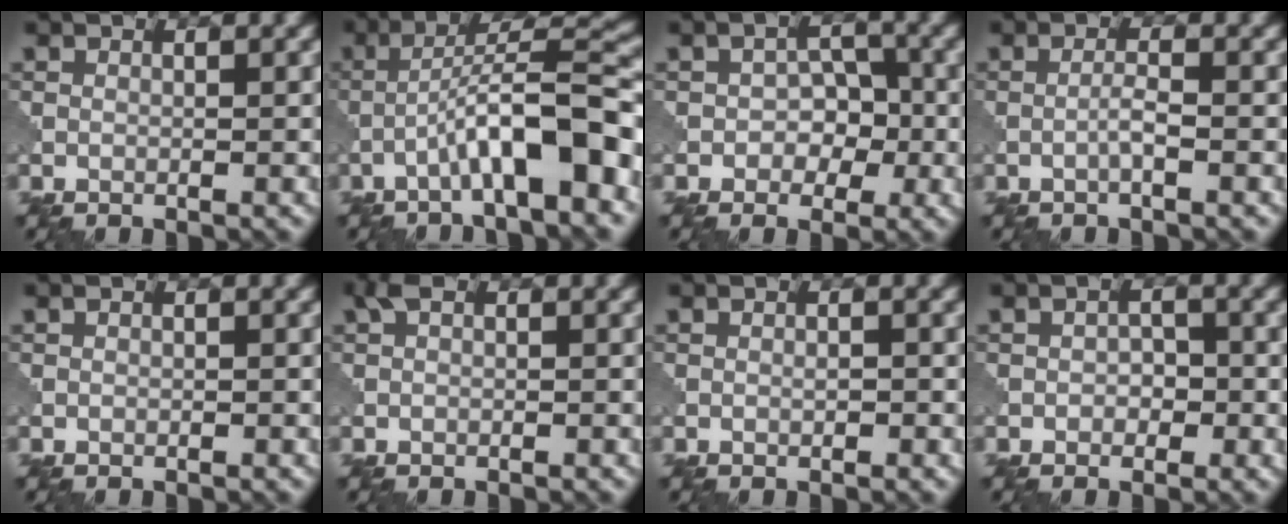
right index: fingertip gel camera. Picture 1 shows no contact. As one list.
[{"total": 8.2, "force": [-3.3, 1.3, 7.4], "torque": [-0.118, 0.026, -0.055]}, {"total": 3.0, "force": [-0.7, 2.3, 1.8], "torque": [-0.008, 0.003, -0.019]}, {"total": 1.4, "force": [-0.6, 0.0, 1.3], "torque": [-0.024, 0.006, -0.014]}, {"total": 0.0}, {"total": 1.3, "force": [0.5, 0.8, 0.9], "torque": [-0.014, 0.008, 0.005]}, {"total": 0.6, "force": [-0.2, 0.3, 0.5], "torque": [-0.011, 0.003, -0.003]}, {"total": 1.4, "force": [-0.4, 1.1, 0.8], "torque": [-0.011, -0.001, -0.010]}]